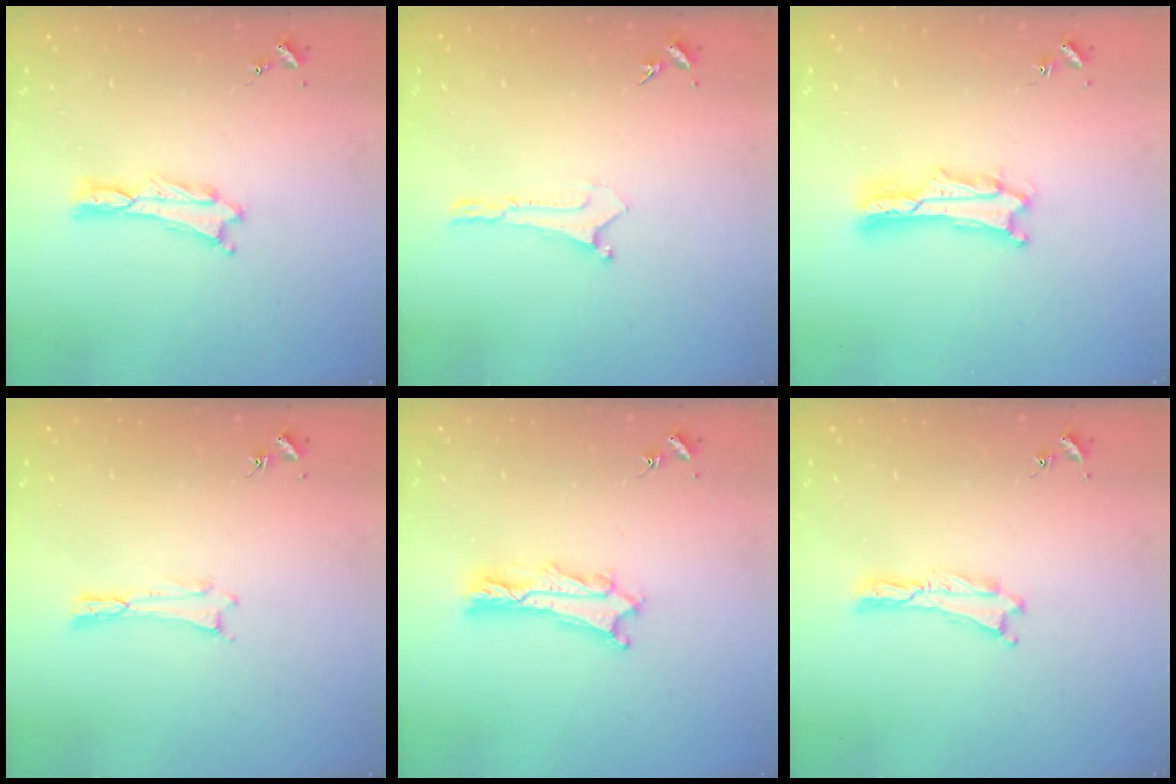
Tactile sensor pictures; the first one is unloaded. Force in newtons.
{"total": 0.0}
{"total": 2.0, "press": 2.0, "slide": 0.3}
{"total": 0.0}
{"total": 3.3, "press": 3.2, "slide": 0.3}
{"total": 0.0}